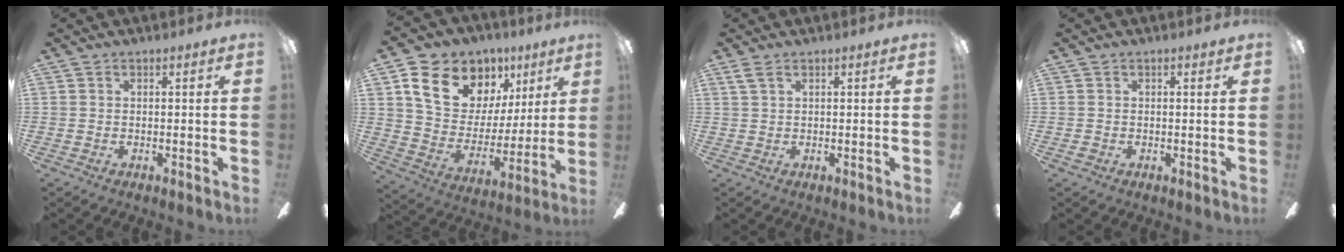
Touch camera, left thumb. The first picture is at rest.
{"total": 17.5, "force": [10.4, 12.0, 7.5], "torque": [-0.125, -0.050, 0.196]}
{"total": 1.8, "force": [1.0, 0.6, 1.5], "torque": [-0.032, 0.003, 0.017]}
{"total": 0.5, "force": [0.0, 0.5, 0.2], "torque": [-0.004, 0.006, -0.002]}